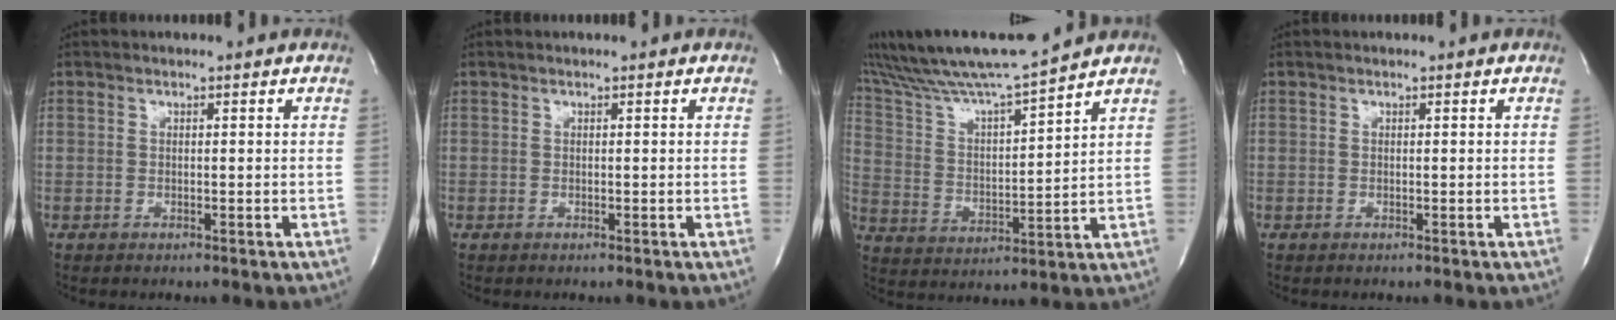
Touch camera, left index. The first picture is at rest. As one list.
[{"total": 0.0}, {"total": 14.5, "force": [13.1, -1.2, 6.0], "torque": [-0.128, -0.004, 0.232]}, {"total": 0.0}]